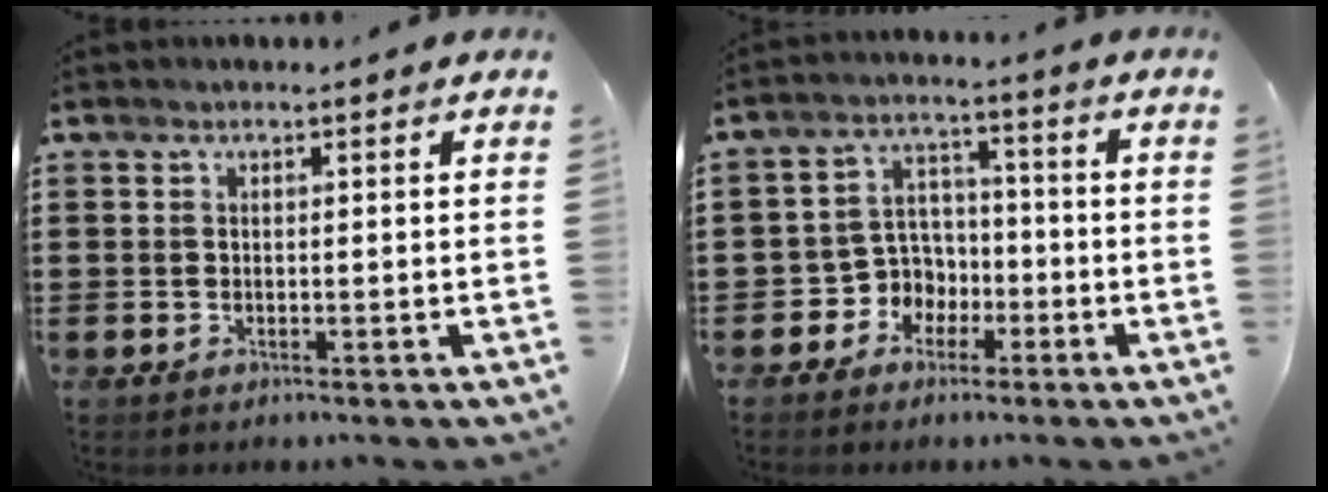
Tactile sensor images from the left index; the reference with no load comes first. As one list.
[{"total": 5.5, "force": [-2.5, 4.8, 1.0], "torque": [-0.040, 0.004, -0.050]}]